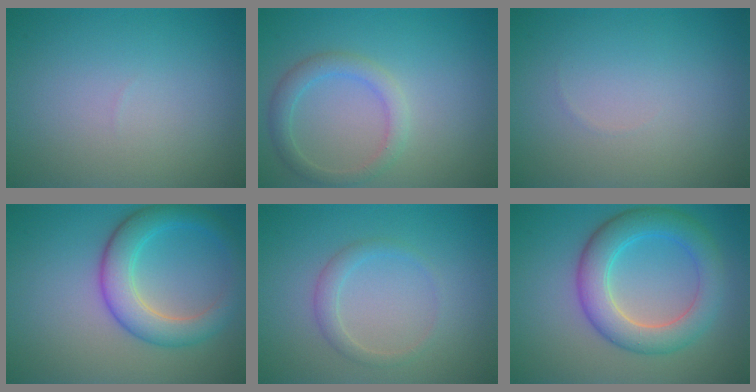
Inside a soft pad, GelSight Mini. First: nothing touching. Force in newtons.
{"total": 2.5, "press": 2.5, "slide": 0.2}
{"total": 0.0}
{"total": 5.1, "press": 5.0, "slide": 0.3}
{"total": 1.6, "press": 1.6, "slide": 0.1}
{"total": 5.9, "press": 5.9, "slide": 0.1}